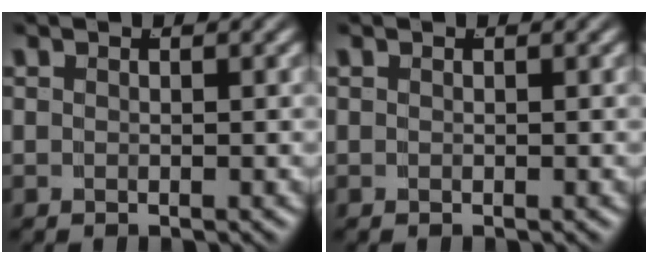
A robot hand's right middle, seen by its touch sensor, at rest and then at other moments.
{"total": 0.0}